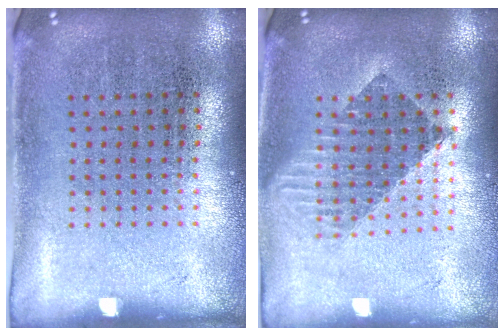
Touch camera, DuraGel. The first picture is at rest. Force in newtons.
{"total": 1.5, "press": 1.3, "slide": 0.8}